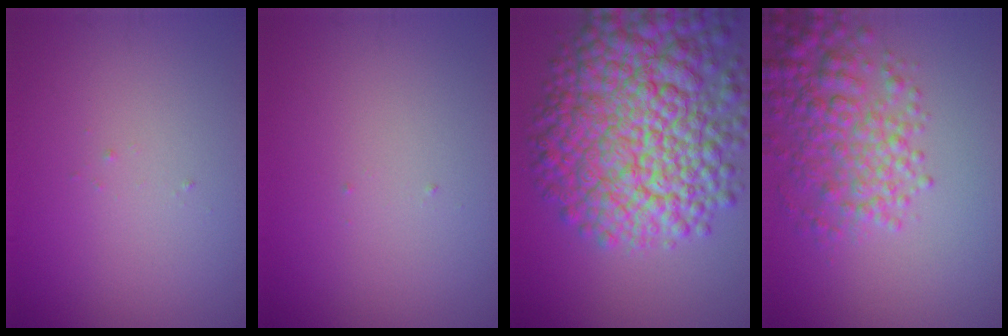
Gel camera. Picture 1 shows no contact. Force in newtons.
{"total": 0.0}
{"total": 13.7, "press": 13.7, "slide": 0.5}
{"total": 5.3, "press": 5.3, "slide": 0.1}